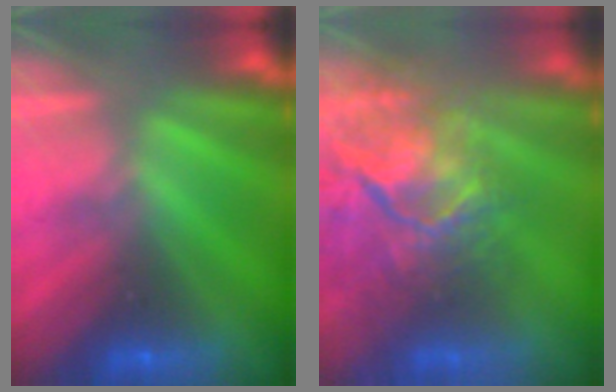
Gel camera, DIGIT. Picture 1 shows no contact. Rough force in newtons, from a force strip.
{"total": 10.8}